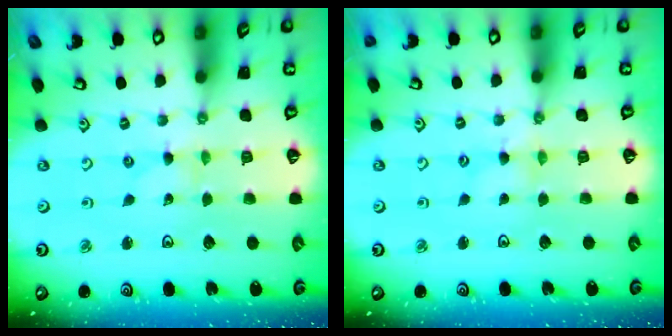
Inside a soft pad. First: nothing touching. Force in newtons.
{"total": 1.7, "press": 1.7, "slide": 0.2}